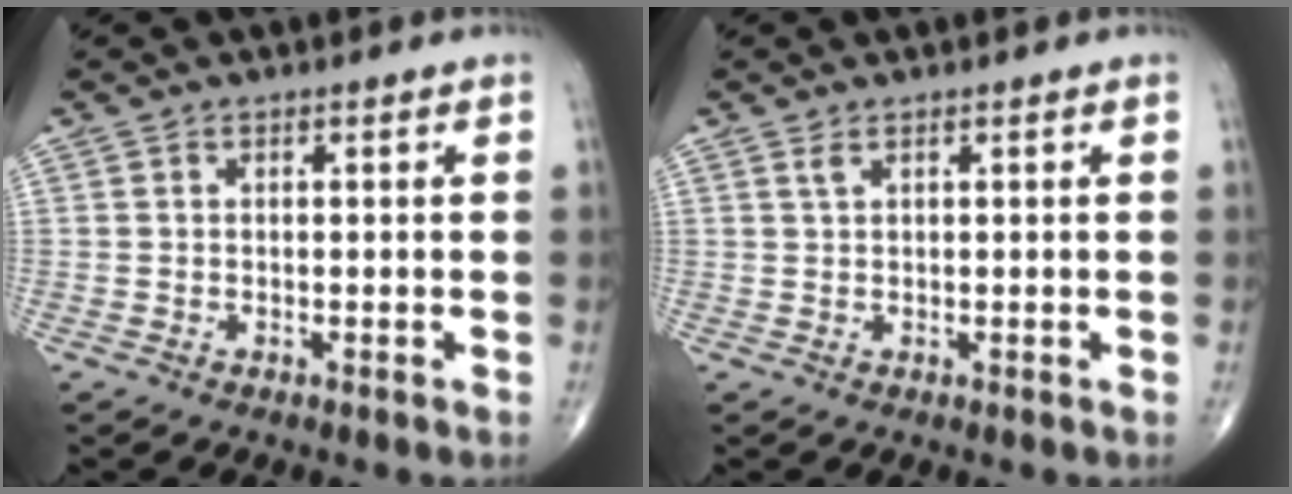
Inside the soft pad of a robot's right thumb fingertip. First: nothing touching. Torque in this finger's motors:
{"motor_torque": [-0.22, -0.23, 0.29, 0.27, -0.01]}